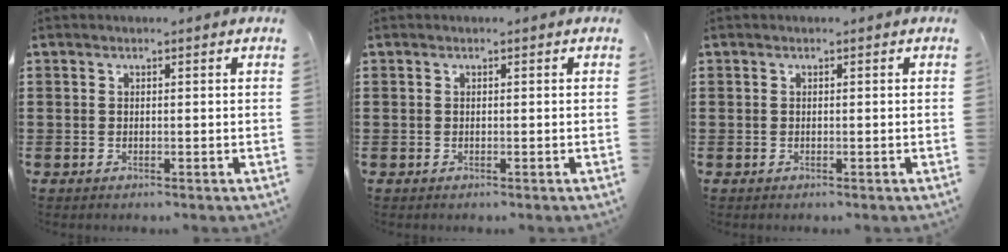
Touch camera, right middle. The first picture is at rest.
{"total": 0.0}
{"total": 0.0}